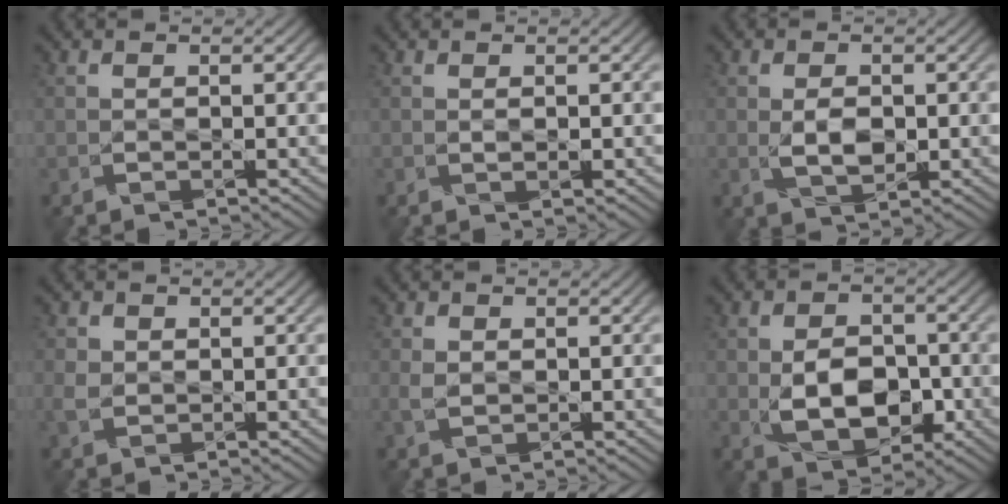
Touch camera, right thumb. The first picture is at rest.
{"total": 1.0, "force": [0.2, 0.2, 0.9], "torque": [-0.020, -0.003, 0.005]}
{"total": 3.2, "force": [0.0, 1.8, 2.7], "torque": [-0.061, -0.007, 0.000]}
{"total": 1.5, "force": [0.4, 1.3, 0.7], "torque": [-0.030, 0.003, 0.007]}
{"total": 1.4, "force": [0.4, 0.9, 1.0], "torque": [-0.036, 0.002, 0.006]}
{"total": 7.4, "force": [-1.4, 4.9, 5.4], "torque": [-0.097, -0.007, -0.028]}